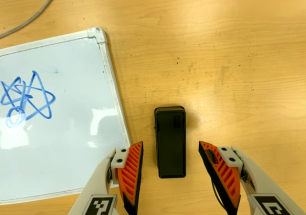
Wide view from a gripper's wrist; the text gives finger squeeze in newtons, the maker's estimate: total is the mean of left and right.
{"total": 0.0}